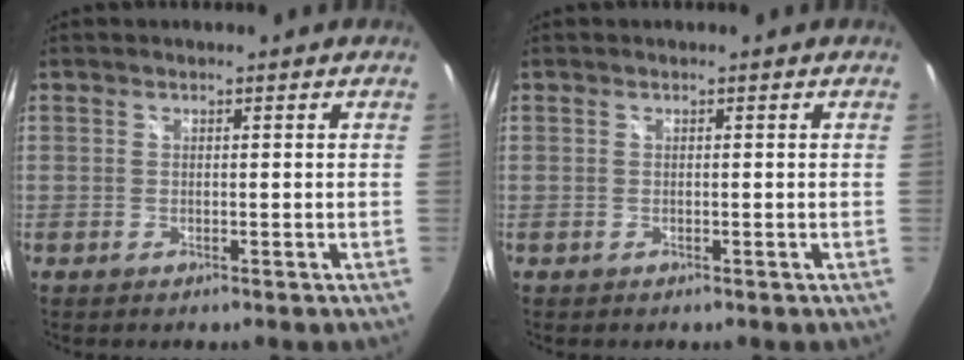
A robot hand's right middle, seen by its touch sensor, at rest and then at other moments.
{"total": 0.0}